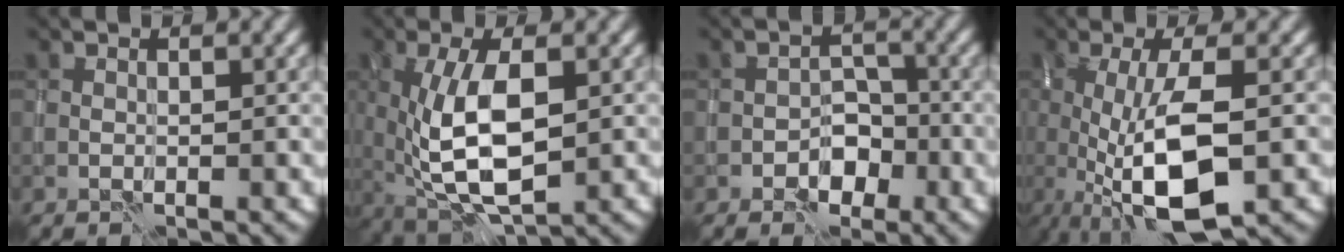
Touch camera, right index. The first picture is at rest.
{"total": 7.9, "force": [0.0, 3.3, 7.2], "torque": [-0.149, -0.006, 0.002]}
{"total": 3.0, "force": [-1.6, 2.1, 1.5], "torque": [-0.012, 0.005, -0.027]}
{"total": 8.8, "force": [-1.8, 2.9, 8.1], "torque": [-0.160, -0.011, -0.028]}